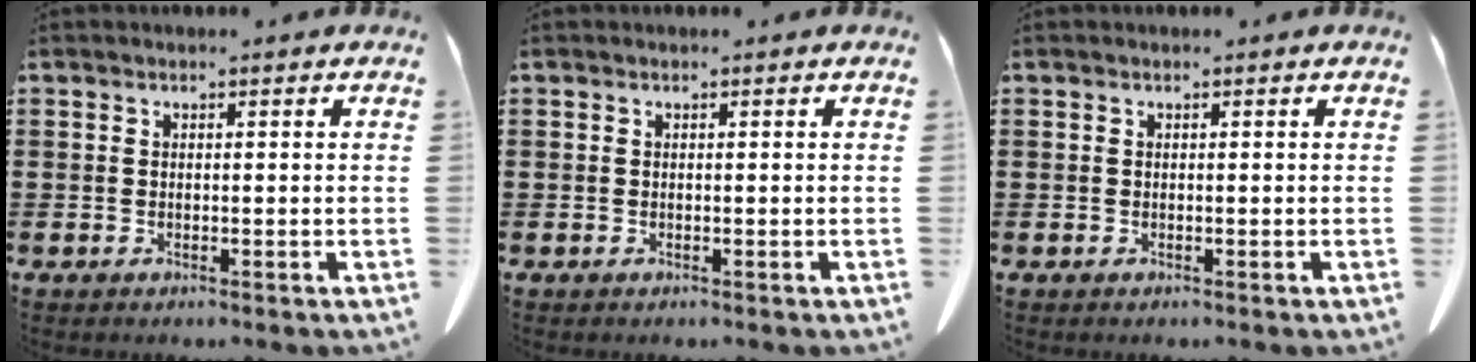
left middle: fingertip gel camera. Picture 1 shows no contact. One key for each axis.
{"total": 0.0}
{"total": 0.0}